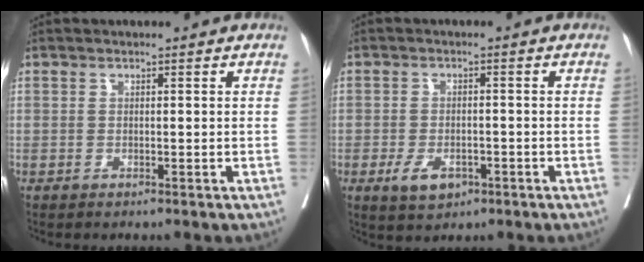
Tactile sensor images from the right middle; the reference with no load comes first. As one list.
[{"total": 4.5, "force": [-2.2, 2.6, 3.0], "torque": [-0.052, -0.001, -0.030]}]